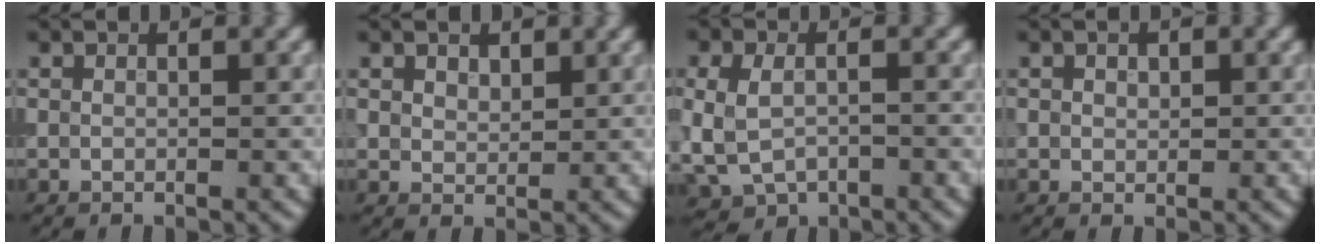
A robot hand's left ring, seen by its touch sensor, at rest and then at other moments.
{"total": 1.6, "force": [1.1, 1.0, 0.5], "torque": [-0.012, 0.000, 0.017]}
{"total": 4.7, "force": [-0.8, 3.4, 3.2], "torque": [-0.067, -0.013, -0.003]}
{"total": 0.9, "force": [0.3, 0.7, 0.5], "torque": [-0.006, -0.001, 0.004]}